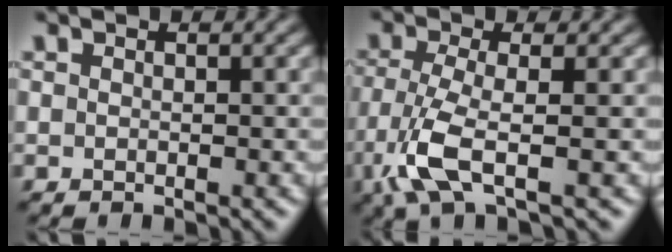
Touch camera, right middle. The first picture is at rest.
{"total": 4.8, "force": [-2.1, 1.2, 4.2], "torque": [-0.104, -0.010, -0.049]}